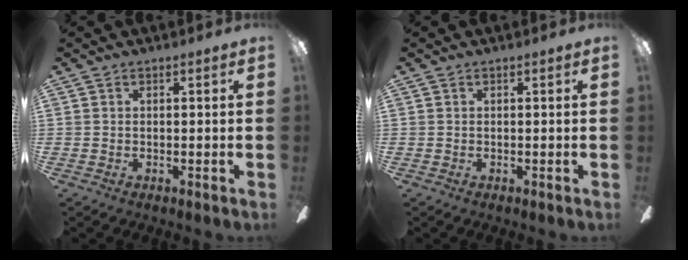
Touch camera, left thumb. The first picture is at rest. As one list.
[{"total": 0.0}]